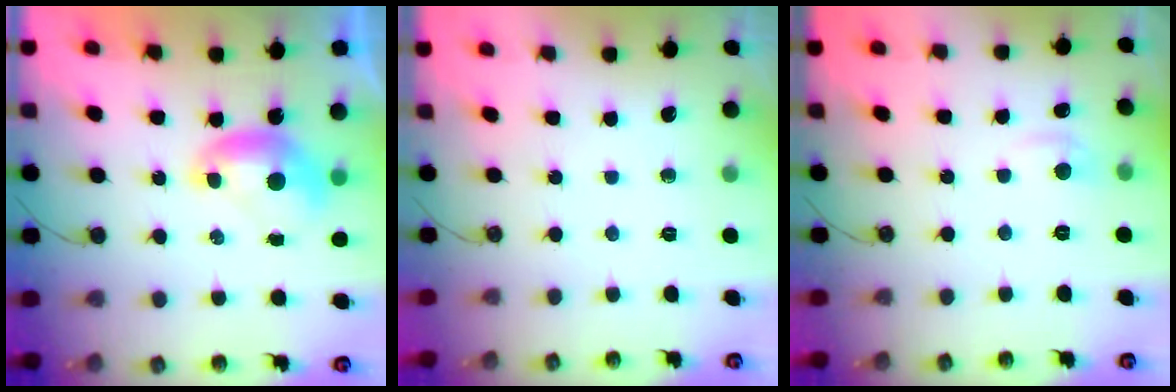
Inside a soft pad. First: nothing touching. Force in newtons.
{"total": 0.0}
{"total": 0.7, "press": 0.3, "slide": 0.7}